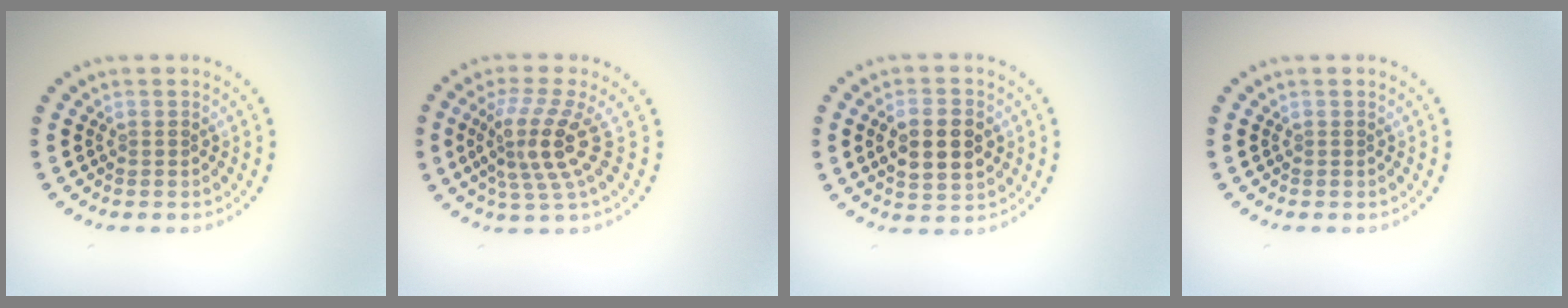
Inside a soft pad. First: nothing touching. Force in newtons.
{"total": 4.4, "press": 3.2, "slide": 3.0}
{"total": 4.9, "press": 4.9, "slide": 0.4}
{"total": 0.0}